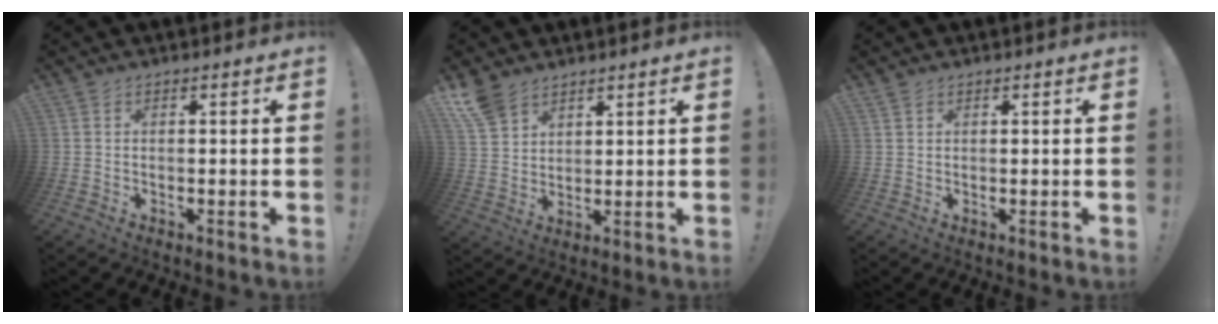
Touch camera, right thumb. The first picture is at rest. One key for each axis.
{"total": 7.8, "fx": 5.9, "fy": 4.4, "fz": 2.6, "tx": -0.055, "ty": -0.031, "tz": 0.119}
{"total": 1.0, "fx": 0.8, "fy": 0.5, "fz": 0.2, "tx": 0.005, "ty": -0.004, "tz": 0.014}